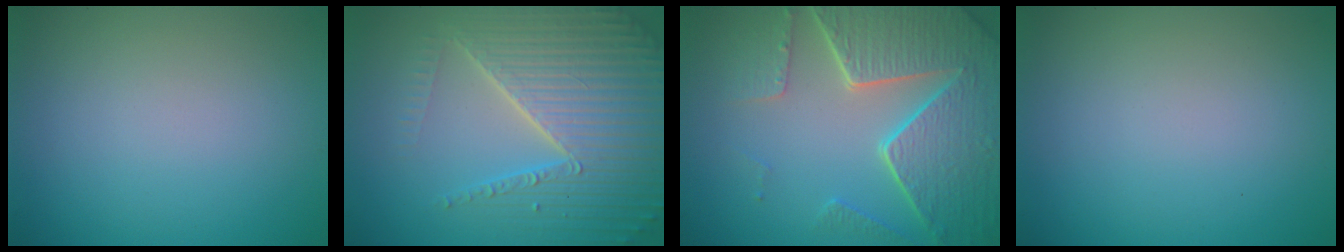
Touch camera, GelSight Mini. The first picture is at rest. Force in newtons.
{"total": 7.1, "press": 6.9, "slide": 1.7}
{"total": 8.3, "press": 5.9, "slide": 5.8}
{"total": 0.0}